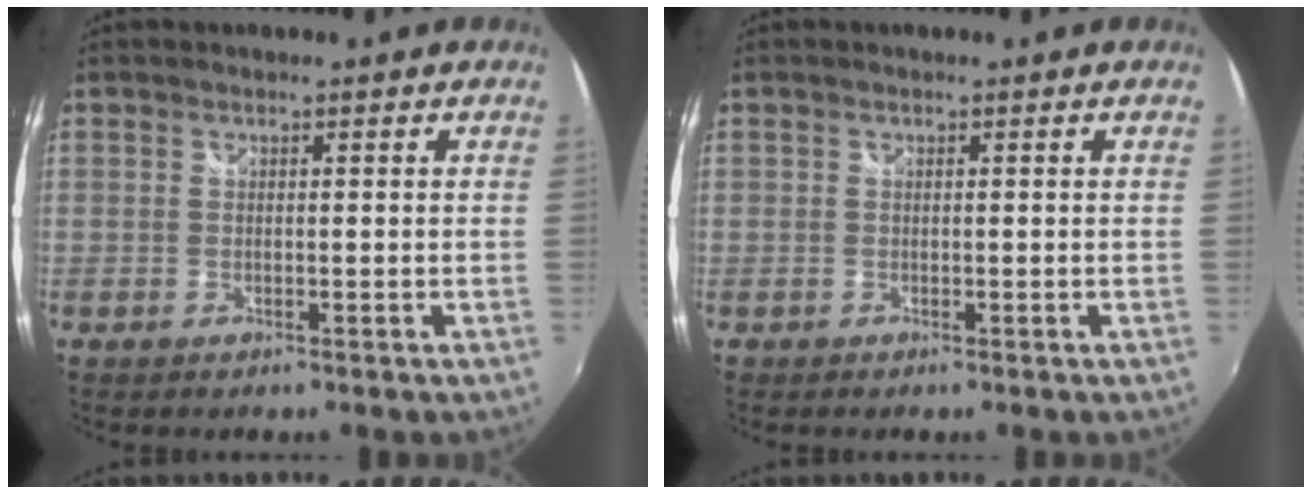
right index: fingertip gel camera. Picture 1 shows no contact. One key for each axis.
{"total": 0.9, "fx": -0.4, "fy": 0.8, "fz": -0.1, "tx": -0.002, "ty": 0.001, "tz": -0.006}